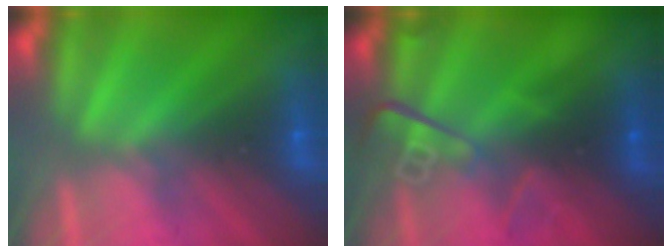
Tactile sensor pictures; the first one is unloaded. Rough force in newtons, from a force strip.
{"total": 2.8}